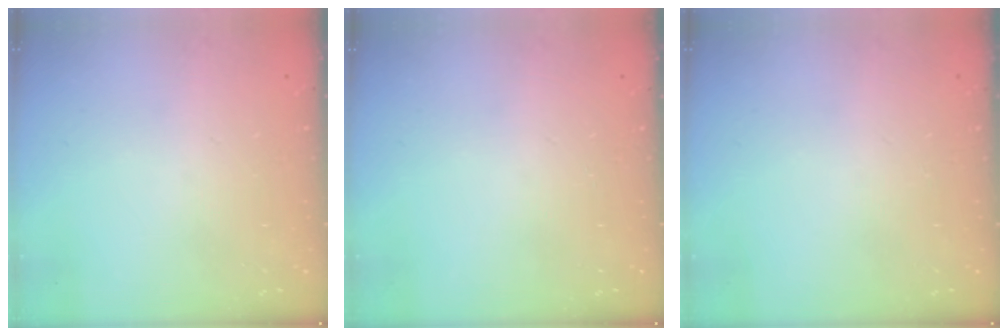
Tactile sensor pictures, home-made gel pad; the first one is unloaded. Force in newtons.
{"total": 0.0}
{"total": 0.0}